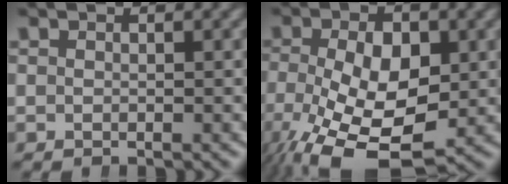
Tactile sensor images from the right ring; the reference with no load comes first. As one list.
[{"total": 10.4, "force": [-3.2, 6.2, 7.7], "torque": [-0.135, -0.050, -0.023]}]